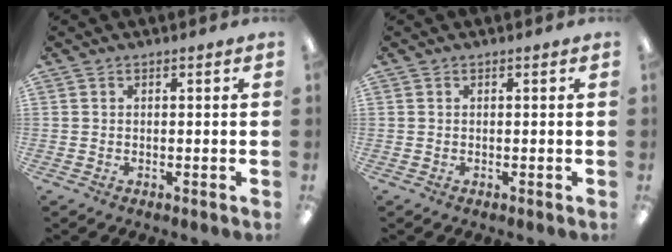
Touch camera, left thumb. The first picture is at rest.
{"total": 0.0}